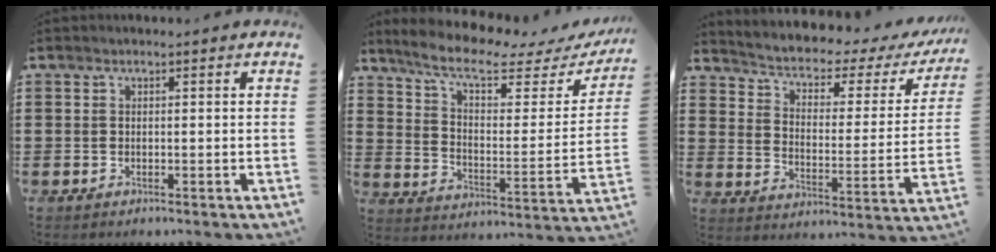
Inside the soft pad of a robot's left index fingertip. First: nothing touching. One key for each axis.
{"total": 8.6, "fx": 6.5, "fy": 1.9, "fz": 5.4, "tx": -0.124, "ty": -0.037, "tz": 0.107}
{"total": 2.6, "fx": 1.3, "fy": 1.2, "fz": 1.9, "tx": -0.050, "ty": -0.020, "tz": 0.010}